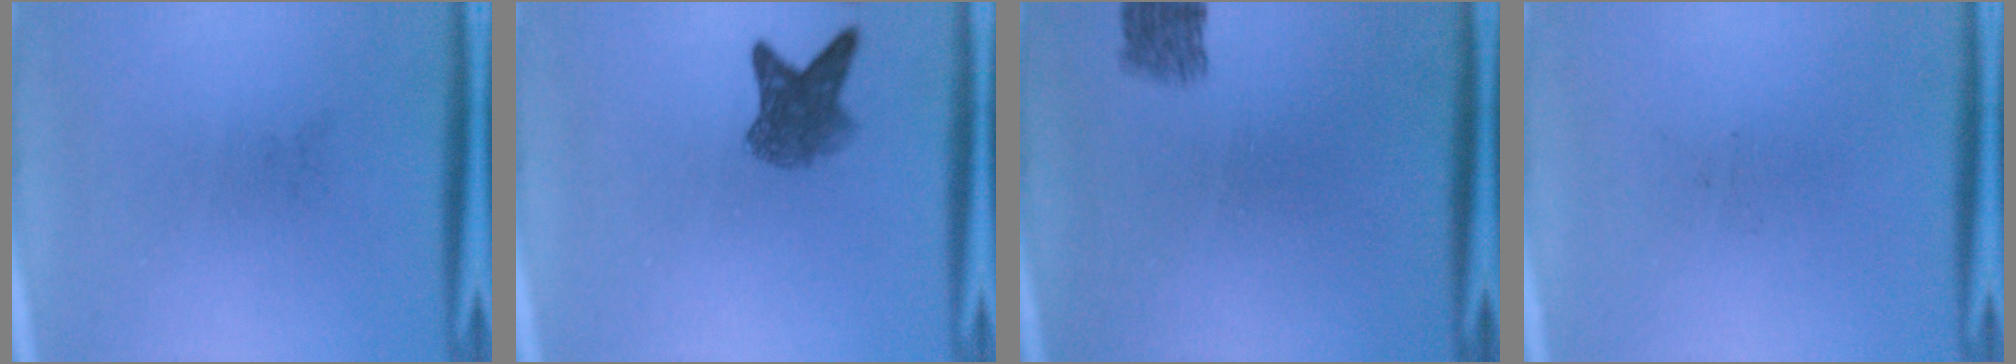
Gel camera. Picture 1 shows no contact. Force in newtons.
{"total": 5.3}
{"total": 2.9}
{"total": 0.0}